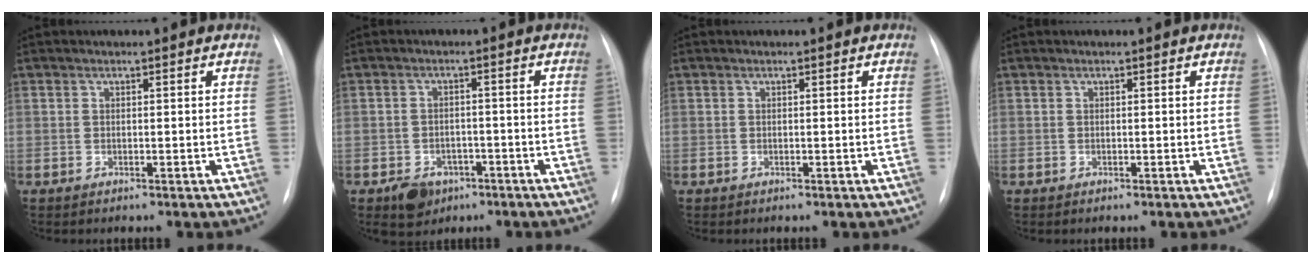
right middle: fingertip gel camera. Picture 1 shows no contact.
{"total": 5.0, "force": [-2.8, 3.7, 1.8], "torque": [-0.025, 0.006, -0.033]}
{"total": 0.0}
{"total": 0.0}